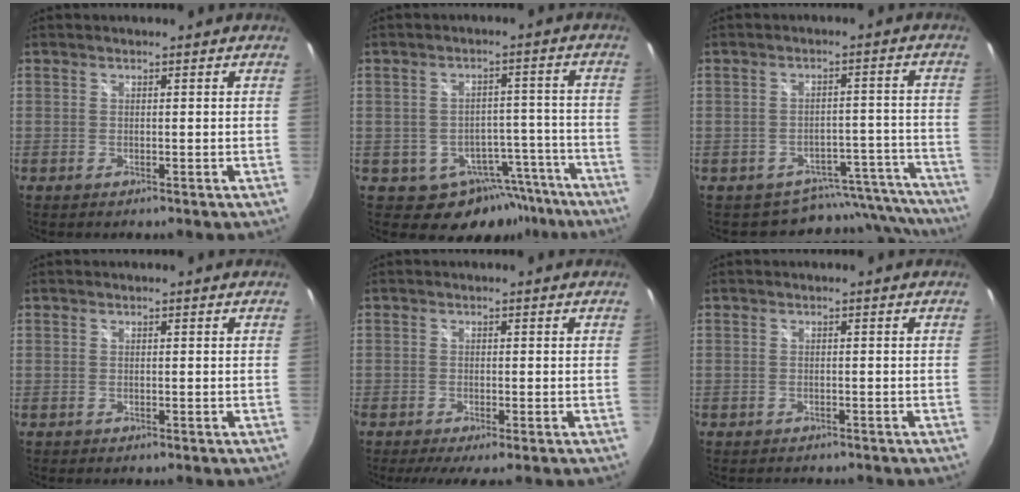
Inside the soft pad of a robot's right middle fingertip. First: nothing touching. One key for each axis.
{"total": 10.4, "fx": -6.9, "fy": 7.3, "fz": 2.6, "tx": -0.033, "ty": 0.035, "tz": -0.064}
{"total": 13.1, "fx": -12.1, "fy": 5.0, "fz": 0.4, "tx": 0.009, "ty": 0.050, "tz": -0.140}
{"total": 0.0}
{"total": 3.7, "fx": -2.8, "fy": 0.3, "fz": 2.5, "tx": -0.056, "ty": -0.021, "tz": -0.048}
{"total": 2.4, "fx": -2.1, "fy": 1.0, "fz": 0.6, "tx": -0.013, "ty": -0.007, "tz": -0.029}